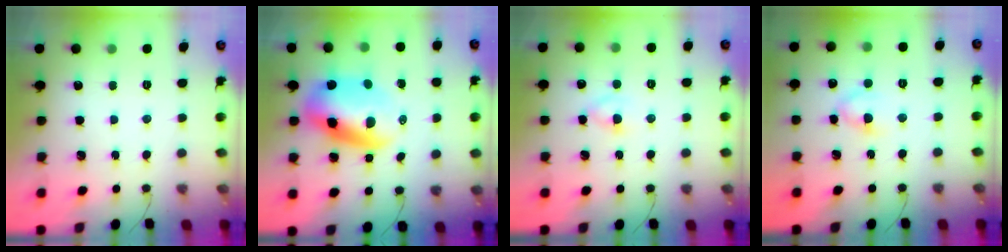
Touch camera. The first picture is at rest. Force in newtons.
{"total": 11.3, "press": 11.0, "slide": 2.7}
{"total": 3.3, "press": 2.9, "slide": 1.4}
{"total": 3.9, "press": 3.7, "slide": 1.2}